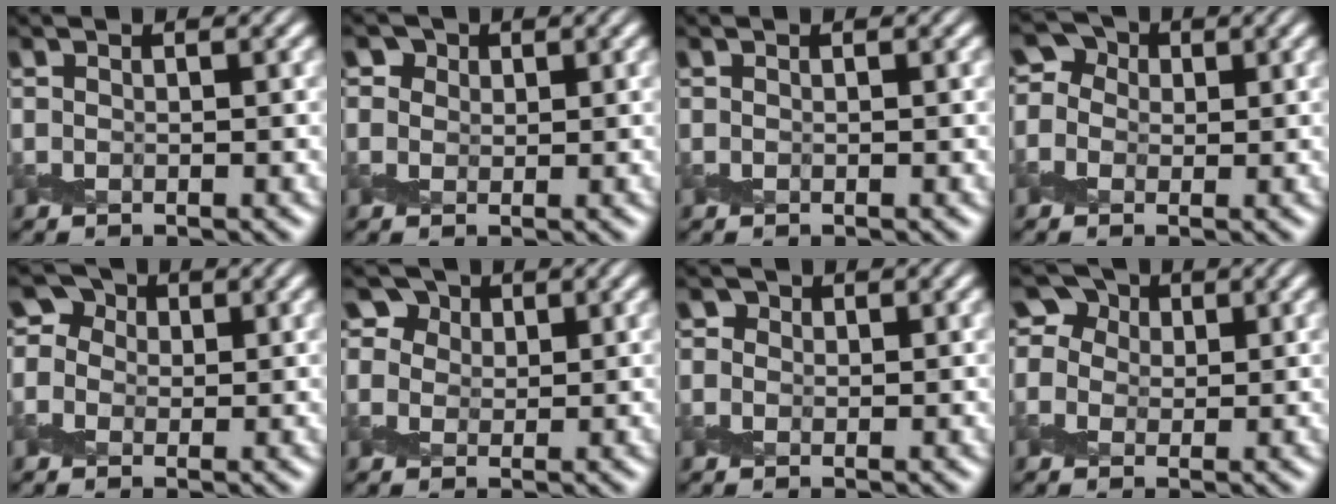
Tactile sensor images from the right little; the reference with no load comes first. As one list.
[{"total": 3.3, "force": [1.9, 2.3, 1.2], "torque": [-0.032, 0.004, 0.021]}, {"total": 0.0}, {"total": 3.4, "force": [0.5, 3.1, 1.4], "torque": [-0.008, 0.013, -0.020]}, {"total": 3.7, "force": [0.9, 3.2, 1.5], "torque": [-0.006, 0.015, -0.018]}, {"total": 5.5, "force": [3.1, 4.0, 2.1], "torque": [-0.045, 0.007, 0.039]}, {"total": 1.6, "force": [0.7, 1.3, 0.6], "torque": [-0.007, 0.005, -0.007]}, {"total": 5.1, "force": [2.1, 4.1, 2.2], "torque": [-0.031, 0.022, 0.010]}]